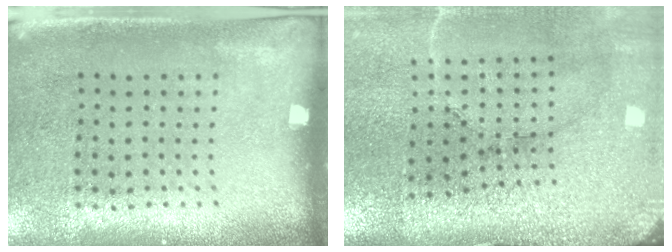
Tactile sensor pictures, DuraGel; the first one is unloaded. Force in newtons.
{"total": 3.7, "press": 3.6, "slide": 0.7}